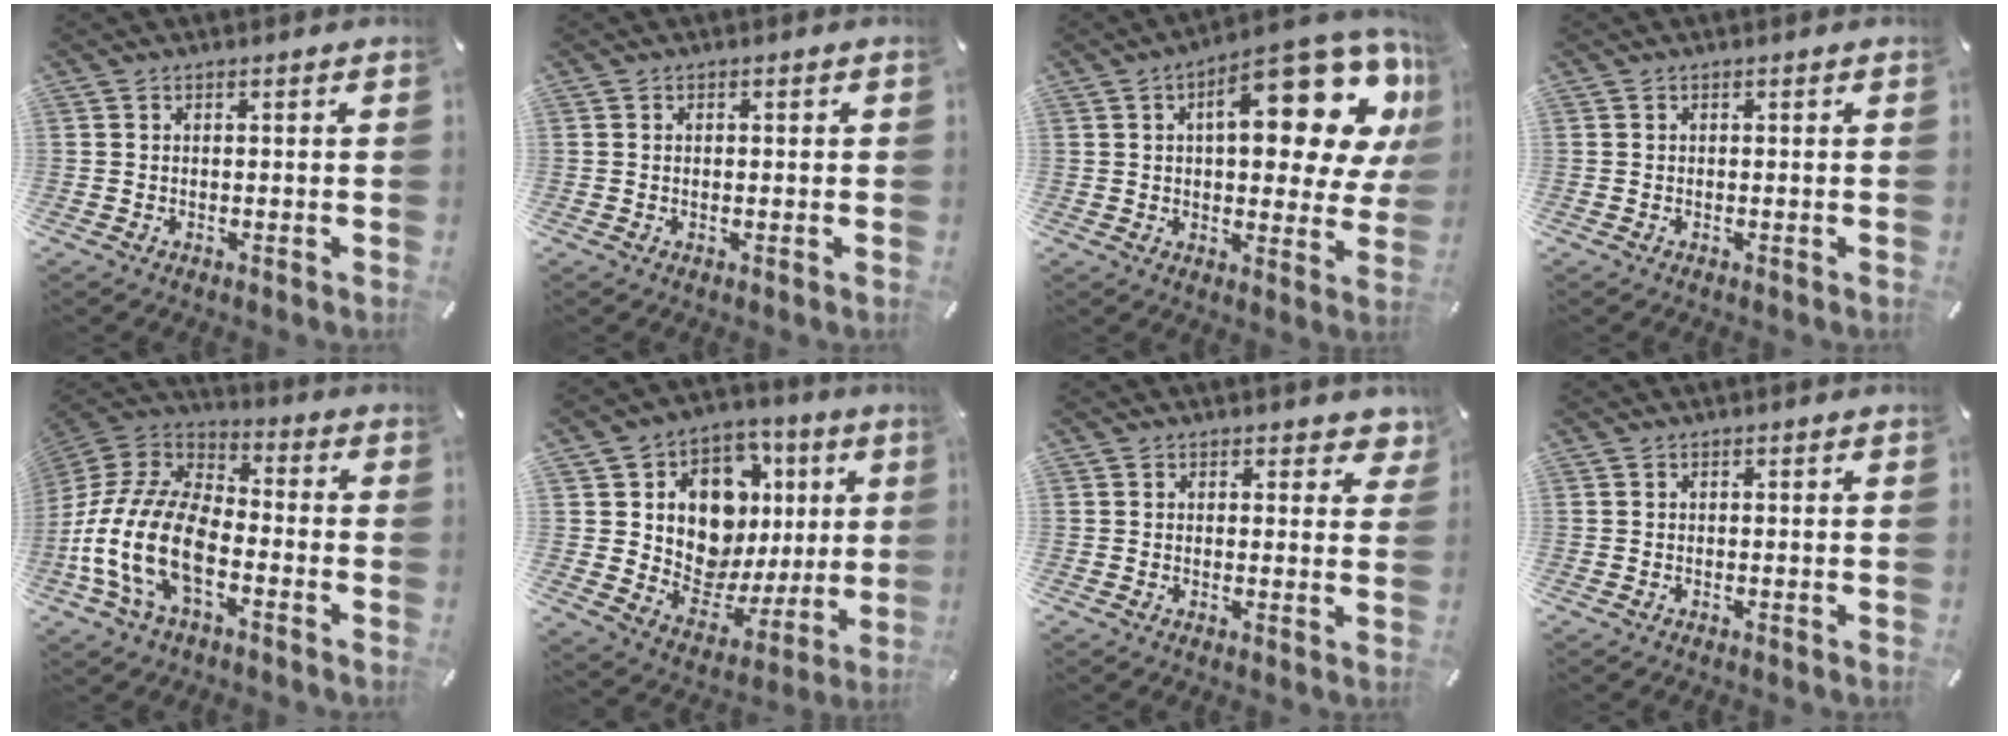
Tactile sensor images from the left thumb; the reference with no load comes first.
{"total": 0.7, "force": [-0.1, 0.4, 0.5], "torque": [-0.011, 0.000, -0.002]}
{"total": 21.0, "force": [8.7, 8.5, 17.1], "torque": [-0.225, -0.055, 0.133]}
{"total": 0.0}
{"total": 17.8, "force": [-7.7, 9.9, 12.6], "torque": [-0.279, 0.022, -0.139]}
{"total": 13.4, "force": [4.8, 10.9, 6.2], "torque": [-0.107, -0.046, 0.102]}
{"total": 2.8, "force": [1.8, 1.8, 1.1], "torque": [0.006, -0.009, 0.026]}
{"total": 0.0}